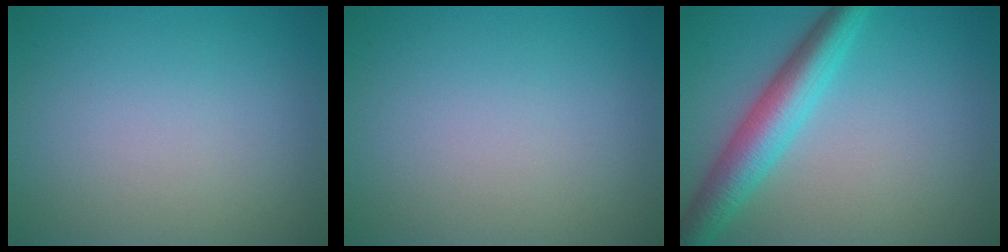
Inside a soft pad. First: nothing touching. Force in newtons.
{"total": 0.0}
{"total": 5.5, "press": 5.5, "slide": 0.0}